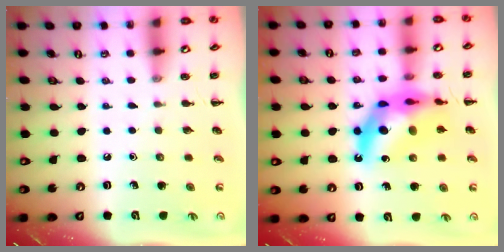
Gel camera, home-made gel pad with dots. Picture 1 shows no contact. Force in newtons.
{"total": 15.6, "press": 15.0, "slide": 4.5}